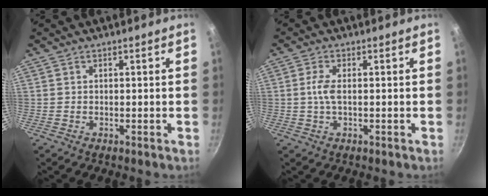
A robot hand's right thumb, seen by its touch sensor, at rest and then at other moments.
{"total": 3.3, "force": [0.0, 1.2, 3.0], "torque": [-0.073, 0.004, -0.003]}